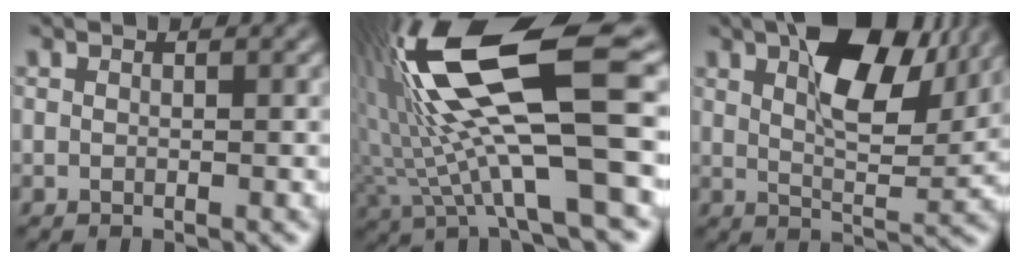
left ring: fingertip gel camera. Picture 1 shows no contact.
{"total": 14.4, "force": [2.4, 3.4, 13.8], "torque": [-0.270, 0.008, 0.047]}
{"total": 9.9, "force": [4.8, 4.0, 7.7], "torque": [-0.122, 0.012, 0.073]}